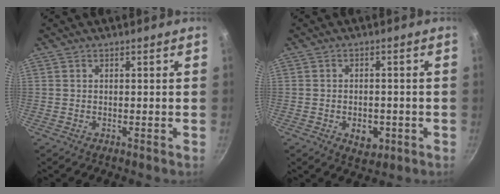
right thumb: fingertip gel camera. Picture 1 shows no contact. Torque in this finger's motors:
{"motor_torque": [-0.15, 0.24, -0.11, -0.14, -0.06]}